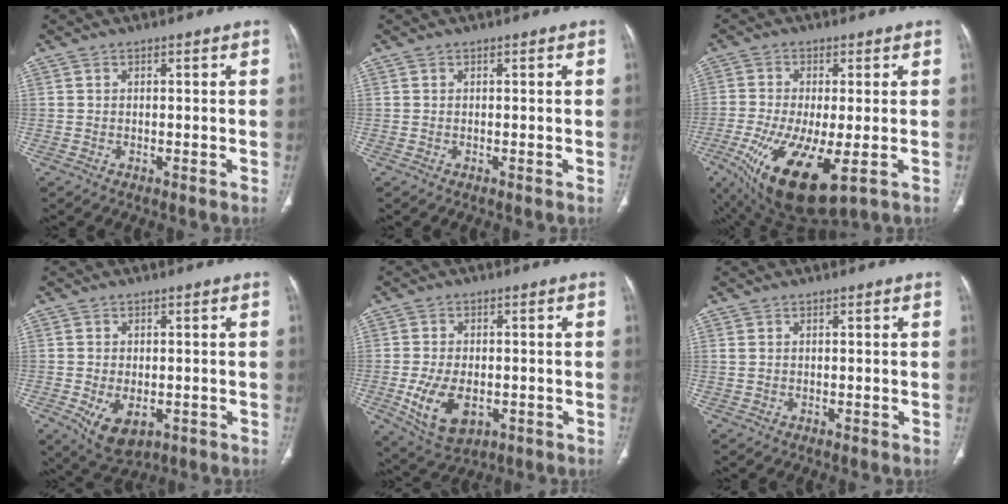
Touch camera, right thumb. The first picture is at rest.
{"total": 0.0}
{"total": 16.5, "force": [-5.8, 5.6, 14.4], "torque": [-0.294, -0.030, -0.084]}
{"total": 6.9, "force": [-2.2, 4.2, 5.1], "torque": [-0.081, -0.006, -0.022]}
{"total": 9.9, "force": [-2.5, 6.0, 7.4], "torque": [-0.133, -0.004, -0.029]}
{"total": 0.6, "force": [0.3, 0.4, 0.4], "torque": [-0.006, 0.005, 0.008]}